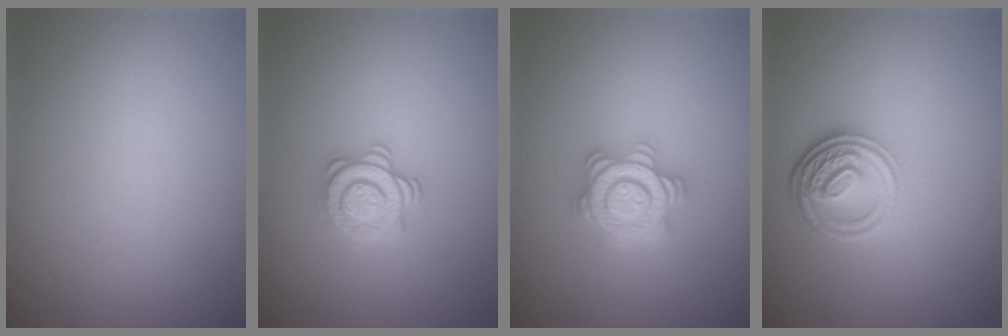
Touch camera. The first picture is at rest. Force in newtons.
{"total": 3.0, "press": 2.6, "slide": 1.4}
{"total": 4.4, "press": 4.3, "slide": 0.7}
{"total": 4.5, "press": 3.3, "slide": 3.0}